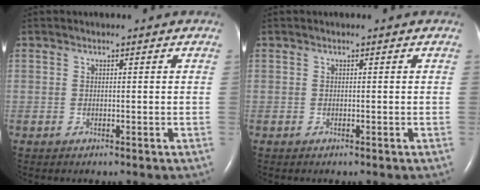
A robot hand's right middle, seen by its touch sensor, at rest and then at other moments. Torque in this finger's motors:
{"motor_torque": [0.04, -0.01, 0.01, 0.00]}